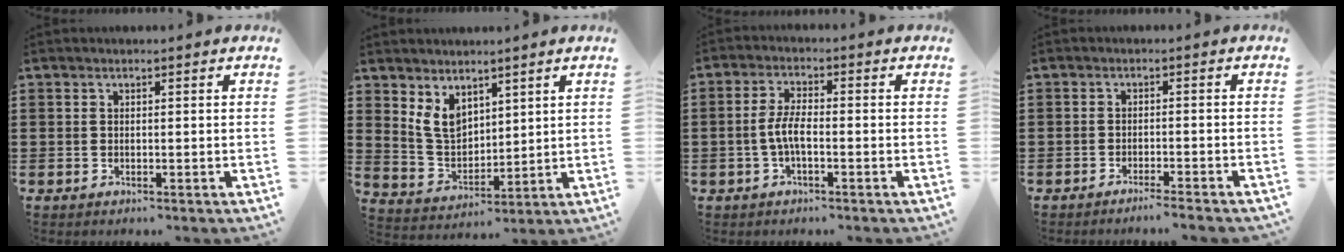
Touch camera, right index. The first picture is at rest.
{"total": 6.0, "force": [3.6, 3.8, 3.0], "torque": [-0.082, -0.002, 0.066]}
{"total": 4.3, "force": [-1.1, 1.3, 3.9], "torque": [-0.099, -0.005, -0.029]}
{"total": 2.0, "force": [-1.8, -0.4, 0.7], "torque": [-0.012, 0.001, -0.036]}